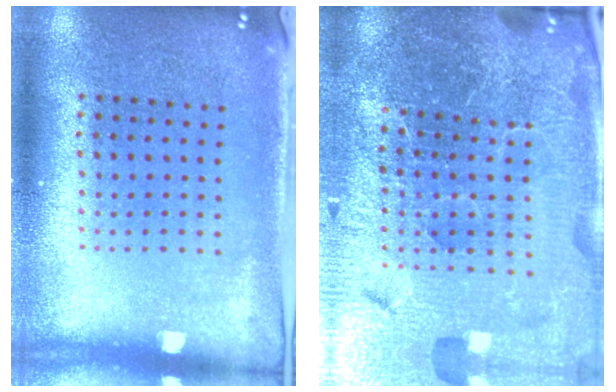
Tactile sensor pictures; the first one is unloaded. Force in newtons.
{"total": 6.5, "press": 5.8, "slide": 3.0}